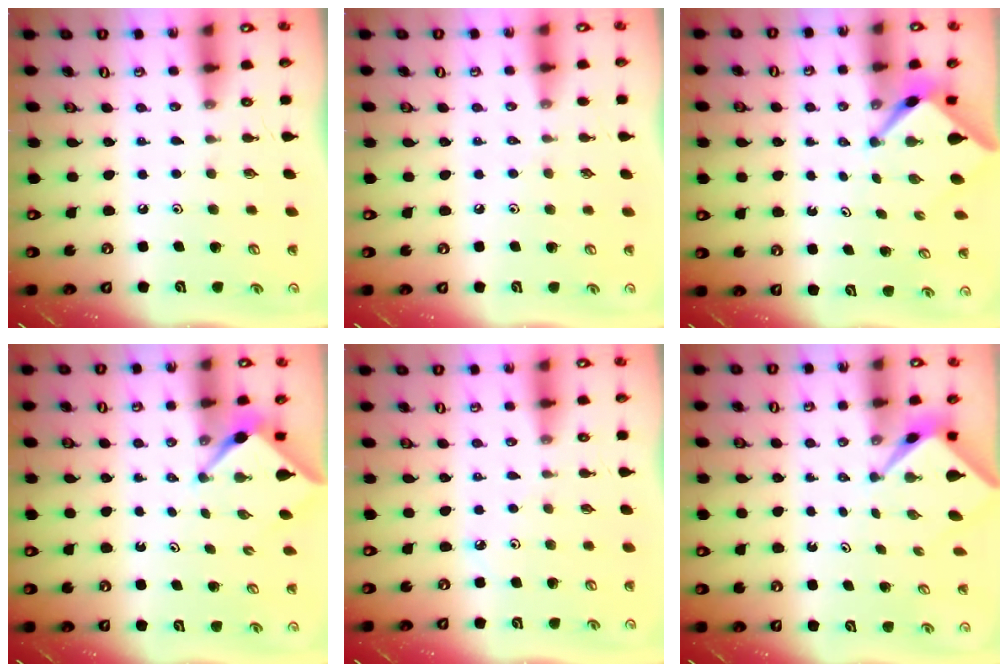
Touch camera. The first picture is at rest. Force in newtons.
{"total": 2.1, "press": 2.1, "slide": 0.4}
{"total": 3.3, "press": 3.3, "slide": 0.2}
{"total": 3.2, "press": 3.2, "slide": 0.3}
{"total": 2.6, "press": 2.6, "slide": 0.2}
{"total": 1.7, "press": 1.7, "slide": 0.1}